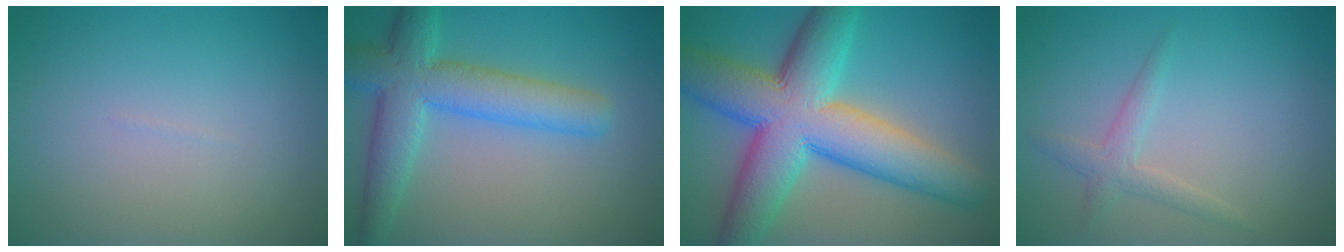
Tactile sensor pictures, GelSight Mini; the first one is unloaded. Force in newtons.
{"total": 6.7, "press": 6.7, "slide": 0.2}
{"total": 12.1, "press": 12.1, "slide": 0.3}
{"total": 1.8, "press": 1.8, "slide": 0.1}